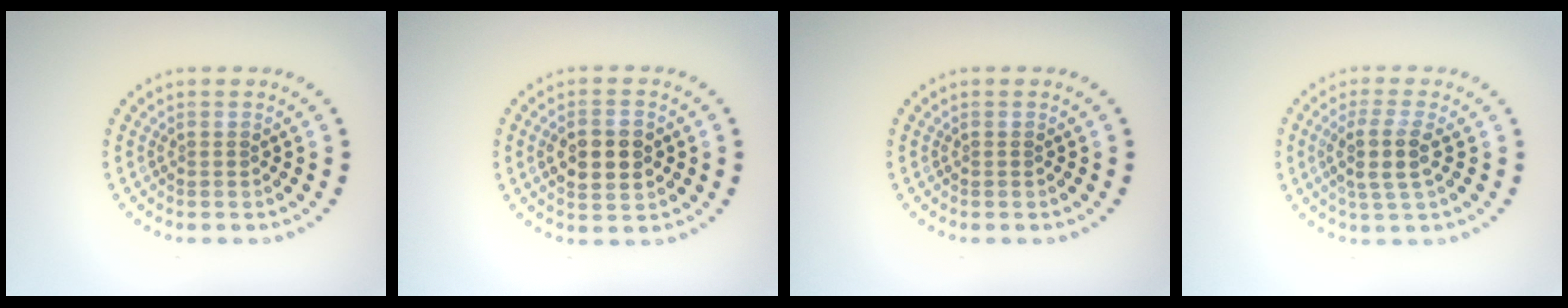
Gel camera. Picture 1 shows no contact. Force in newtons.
{"total": 4.6, "press": 4.5, "slide": 0.3}
{"total": 0.0}
{"total": 2.9, "press": 2.5, "slide": 1.5}